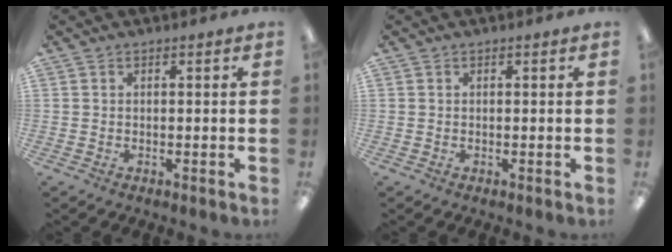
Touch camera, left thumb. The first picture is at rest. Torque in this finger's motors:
{"motor_torque": [-0.45, -0.17, -0.22, 0.43, 0.01]}